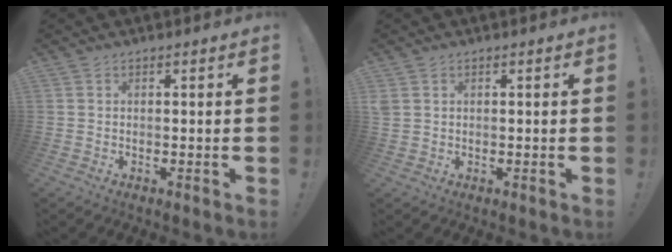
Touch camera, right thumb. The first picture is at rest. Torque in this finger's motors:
{"motor_torque": [0.13, 0.73, 0.44, 0.21, -0.08]}